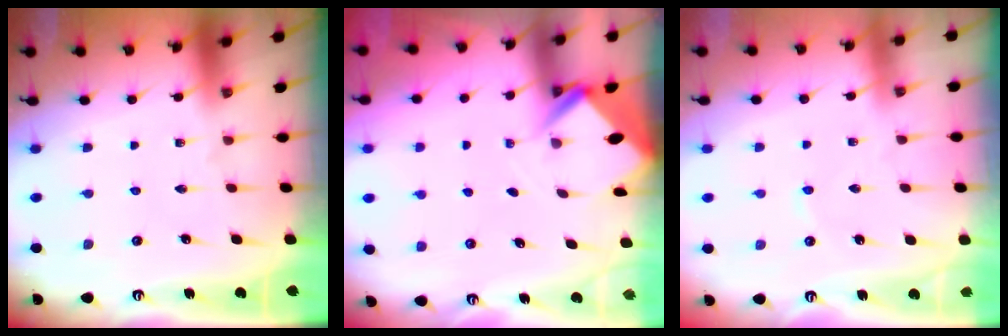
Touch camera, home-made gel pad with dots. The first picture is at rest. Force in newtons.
{"total": 2.5, "press": 2.5, "slide": 0.1}
{"total": 1.7, "press": 1.7, "slide": 0.3}